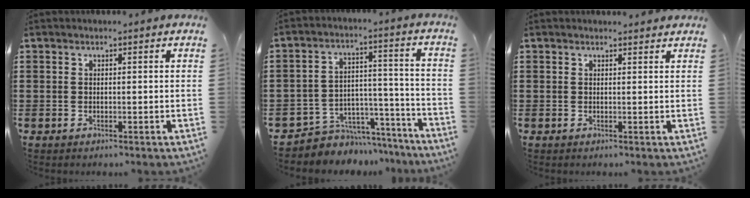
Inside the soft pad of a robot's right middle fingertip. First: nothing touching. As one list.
[{"total": 5.7, "force": [-5.1, 2.6, 0.2], "torque": [-0.007, 0.021, -0.102]}, {"total": 0.7, "force": [0.6, 0.3, 0.1], "torque": [0.005, -0.003, 0.010]}]